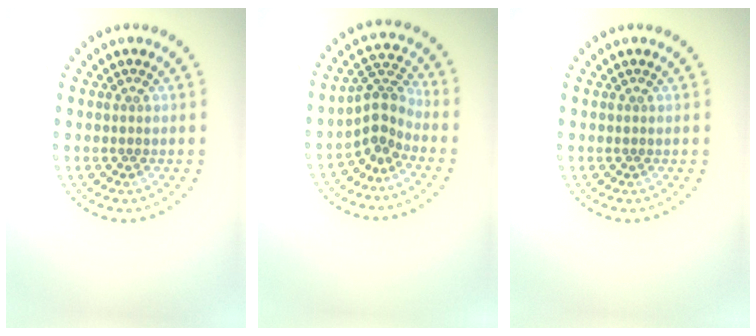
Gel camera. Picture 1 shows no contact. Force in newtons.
{"total": 2.9, "press": 1.9, "slide": 2.2}
{"total": 0.0}